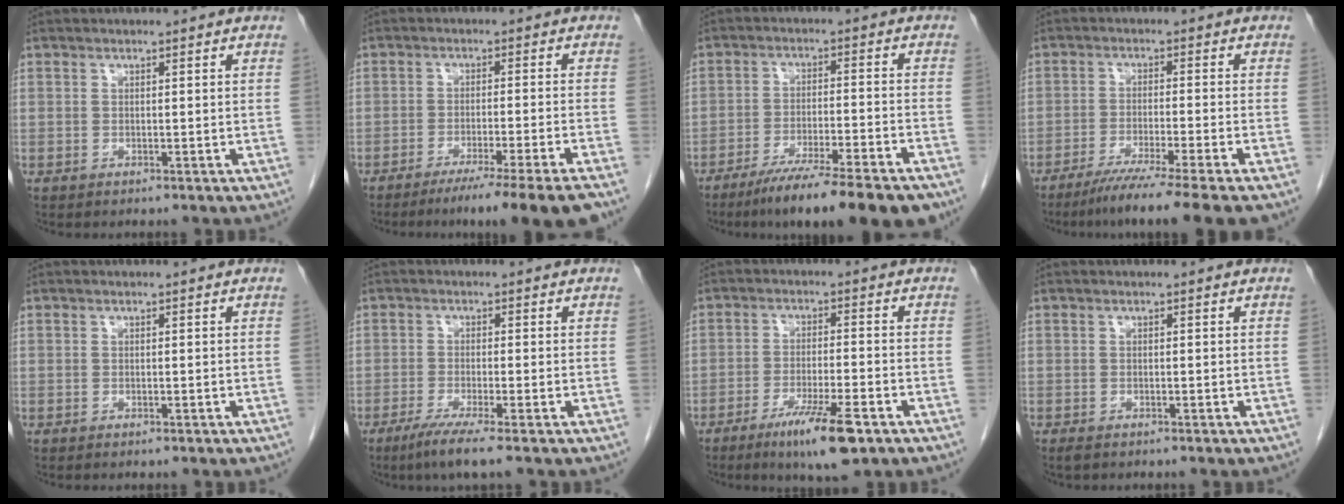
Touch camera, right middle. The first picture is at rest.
{"total": 12.1, "force": [-9.6, -2.0, 7.0], "torque": [-0.077, -0.027, -0.144]}
{"total": 15.3, "force": [-11.8, 0.7, 9.7], "torque": [-0.120, -0.027, -0.184]}
{"total": 10.6, "force": [-8.2, -1.9, 6.3], "torque": [-0.084, -0.036, -0.128]}
{"total": 0.0}
{"total": 4.8, "force": [-3.2, -0.6, 3.6], "torque": [-0.068, -0.016, -0.062]}
{"total": 8.9, "force": [-5.3, 0.7, 7.1], "torque": [-0.124, -0.018, -0.085]}
{"total": 0.8, "force": [-0.6, 0.3, 0.3], "torque": [-0.012, -0.002, -0.010]}